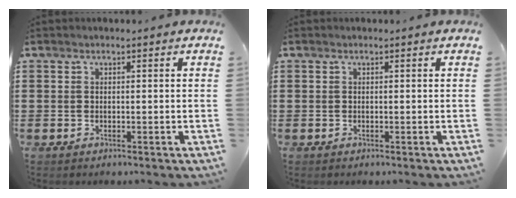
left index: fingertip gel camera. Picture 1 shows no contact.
{"total": 0.0}